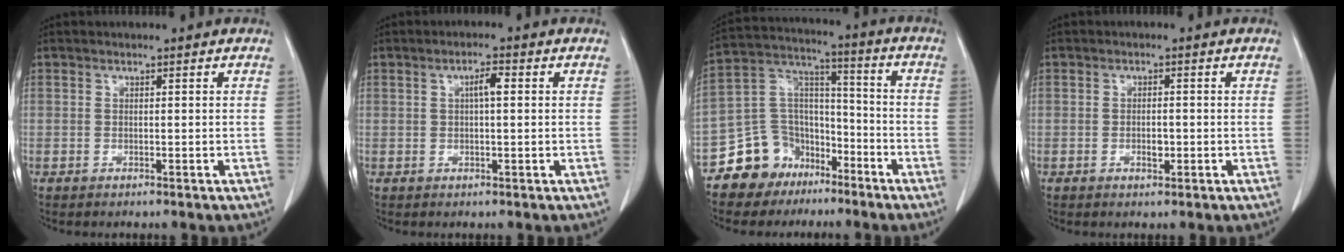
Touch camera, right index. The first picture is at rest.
{"total": 3.1, "force": [0.6, 0.9, 2.9], "torque": [-0.054, 0.009, 0.012]}
{"total": 12.2, "force": [-7.9, 9.0, 2.2], "torque": [-0.046, 0.070, -0.137]}
{"total": 2.3, "force": [-0.6, 1.2, 1.9], "torque": [-0.035, 0.002, -0.006]}